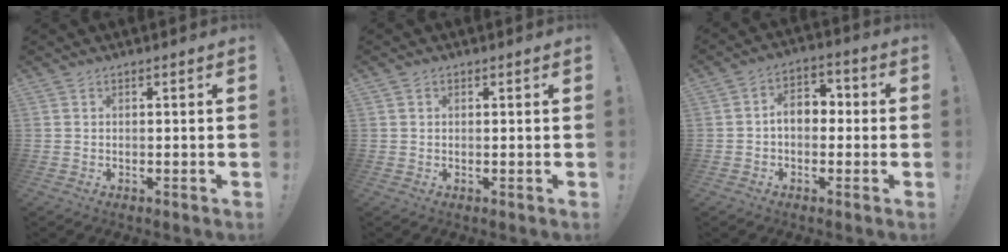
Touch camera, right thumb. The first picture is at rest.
{"total": 0.7, "force": [0.3, 0.6, 0.1], "torque": [0.000, 0.001, 0.005]}
{"total": 8.0, "force": [0.2, 5.4, 6.0], "torque": [-0.097, 0.014, 0.006]}